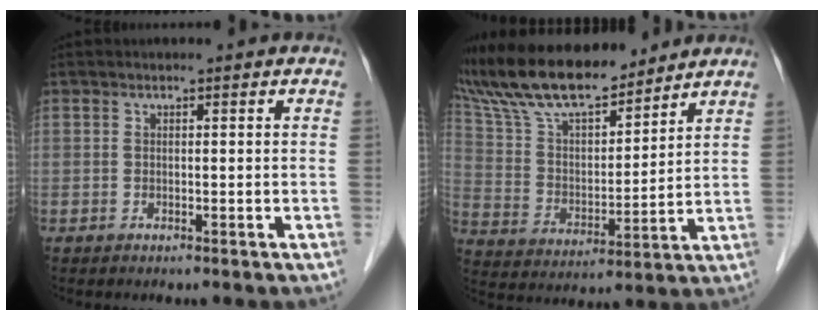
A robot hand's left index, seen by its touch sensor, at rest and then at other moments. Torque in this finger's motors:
{"motor_torque": [1.07, -1.07, 0.57, 0.21]}